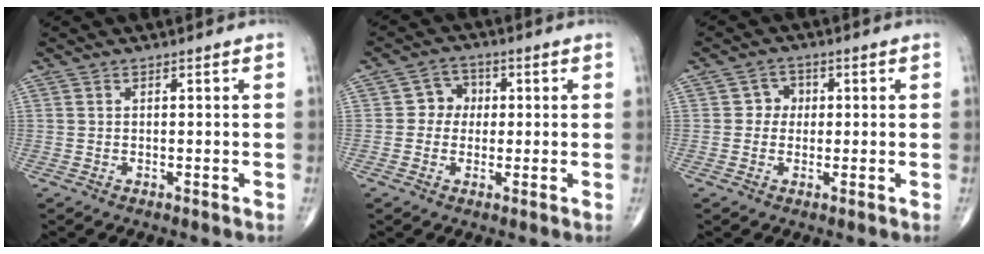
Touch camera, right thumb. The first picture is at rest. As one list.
[{"total": 4.5, "force": [0.2, 4.2, 1.8], "torque": [0.003, 0.011, -0.006]}, {"total": 3.1, "force": [0.2, 2.9, 1.1], "torque": [0.007, 0.009, -0.005]}]